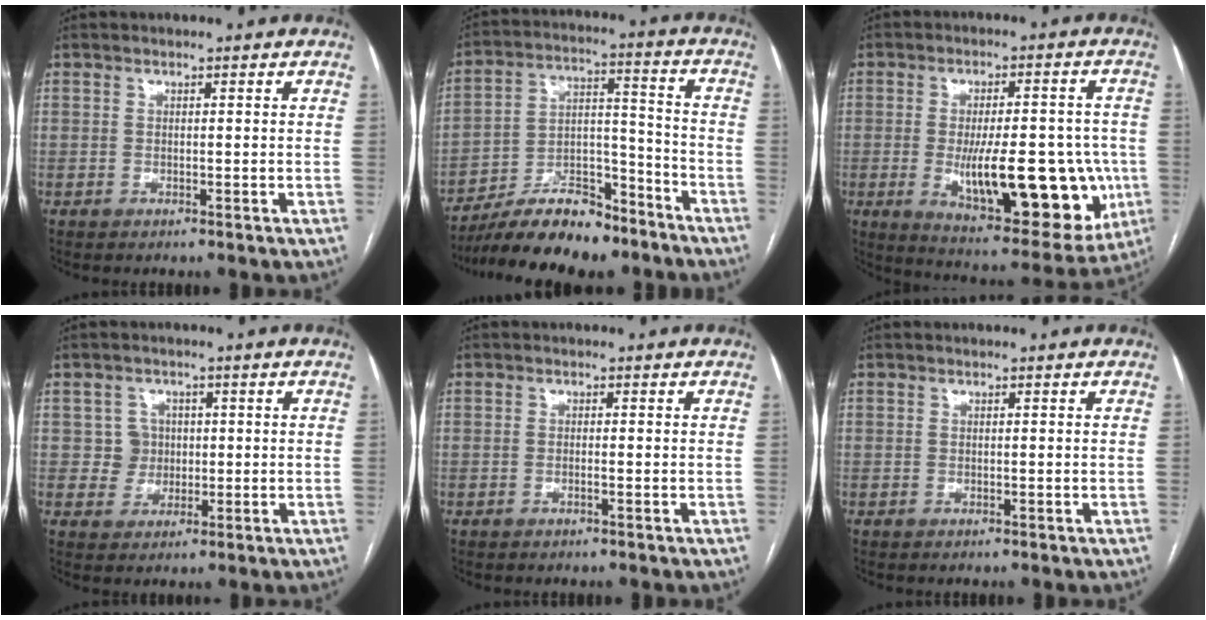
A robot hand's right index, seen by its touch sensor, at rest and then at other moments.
{"total": 14.9, "force": [-12.5, 4.2, 7.0], "torque": [-0.114, 0.029, -0.212]}
{"total": 20.5, "force": [-4.1, 6.8, 18.8], "torque": [-0.237, -0.004, -0.032]}
{"total": 3.7, "force": [0.5, 3.6, 0.2], "torque": [0.007, 0.011, 0.010]}
{"total": 0.7, "force": [-0.3, -0.1, 0.6], "torque": [-0.013, 0.001, -0.004]}
{"total": 0.0}